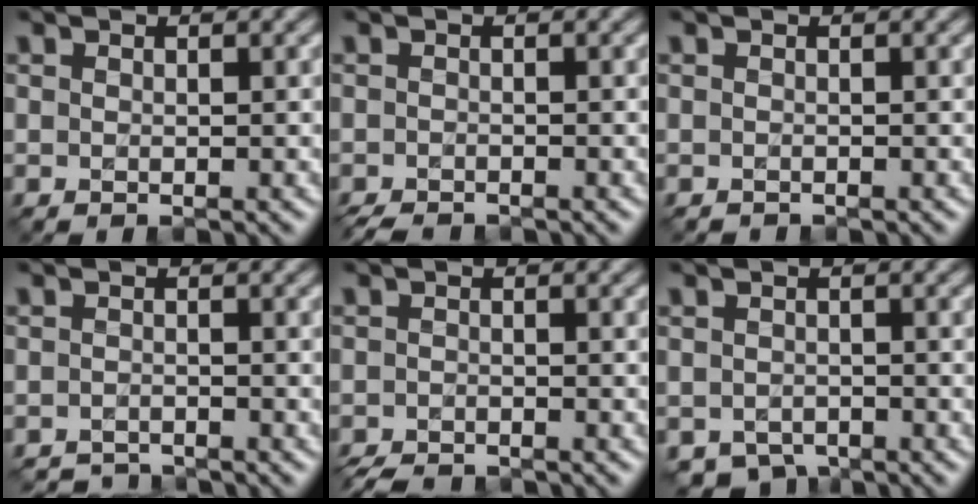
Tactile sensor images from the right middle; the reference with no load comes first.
{"total": 2.1, "force": [-1.9, 0.3, 0.8], "torque": [-0.015, -0.011, -0.036]}
{"total": 0.0}
{"total": 2.2, "force": [-2.1, 0.0, -0.4], "torque": [0.012, -0.006, -0.036]}
{"total": 2.8, "force": [-2.8, 0.3, 0.6], "torque": [-0.011, -0.014, -0.051]}
{"total": 2.8, "force": [-2.1, 1.7, 0.9], "torque": [-0.011, -0.013, -0.035]}